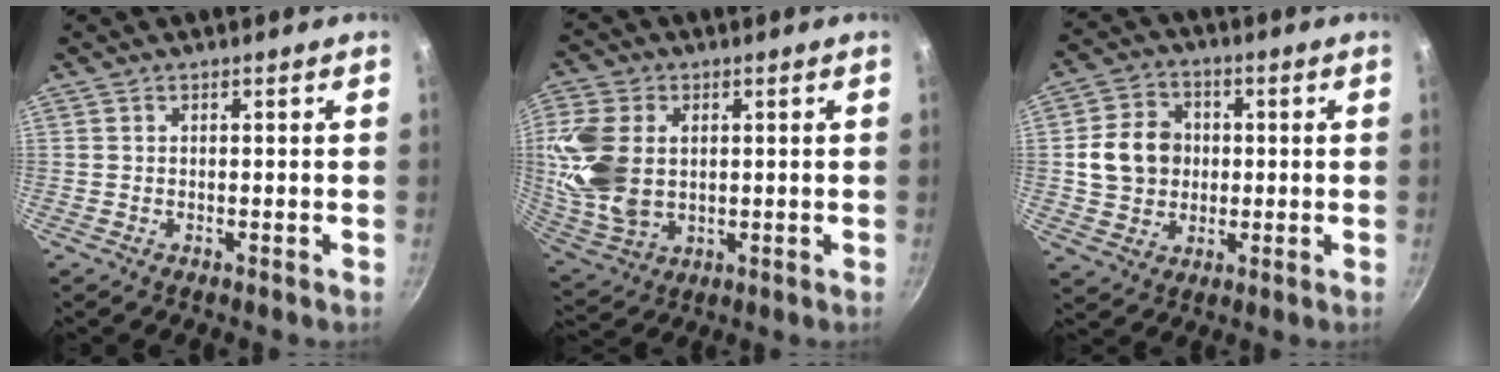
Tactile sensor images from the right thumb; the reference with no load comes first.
{"total": 14.5, "force": [1.7, 10.1, 10.3], "torque": [-0.209, -0.012, 0.043]}
{"total": 10.3, "force": [0.7, 8.9, 5.2], "torque": [-0.063, 0.015, 0.009]}